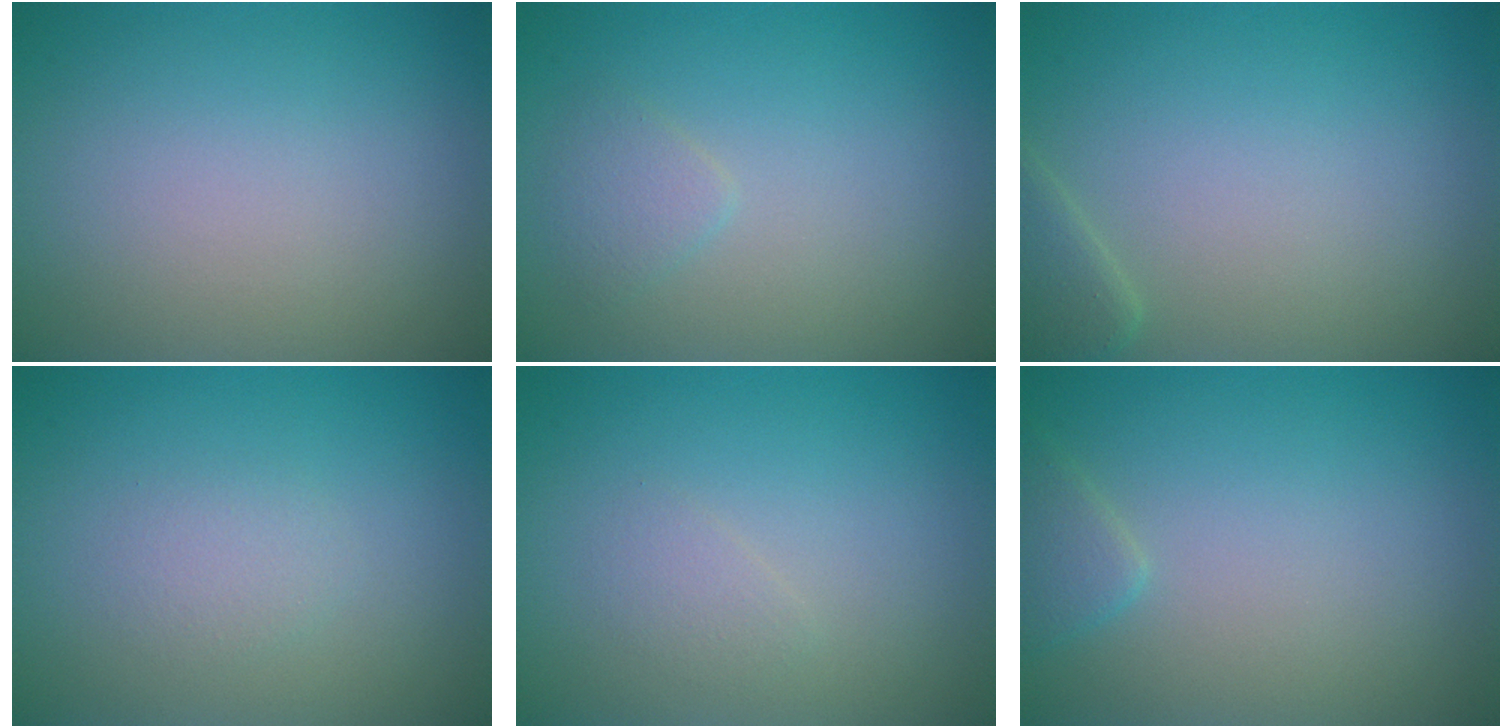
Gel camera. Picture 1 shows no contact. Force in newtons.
{"total": 1.3, "press": 1.3, "slide": 0.1}
{"total": 1.8, "press": 1.8, "slide": 0.1}
{"total": 1.2, "press": 1.2, "slide": 0.0}
{"total": 0.9, "press": 0.9, "slide": 0.0}
{"total": 1.6, "press": 1.6, "slide": 0.1}